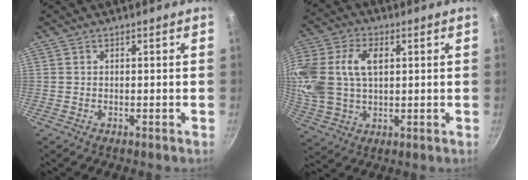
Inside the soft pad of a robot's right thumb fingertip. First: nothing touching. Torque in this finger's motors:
{"motor_torque": [1.09, 3.28, 1.64, -0.49, 0.65]}